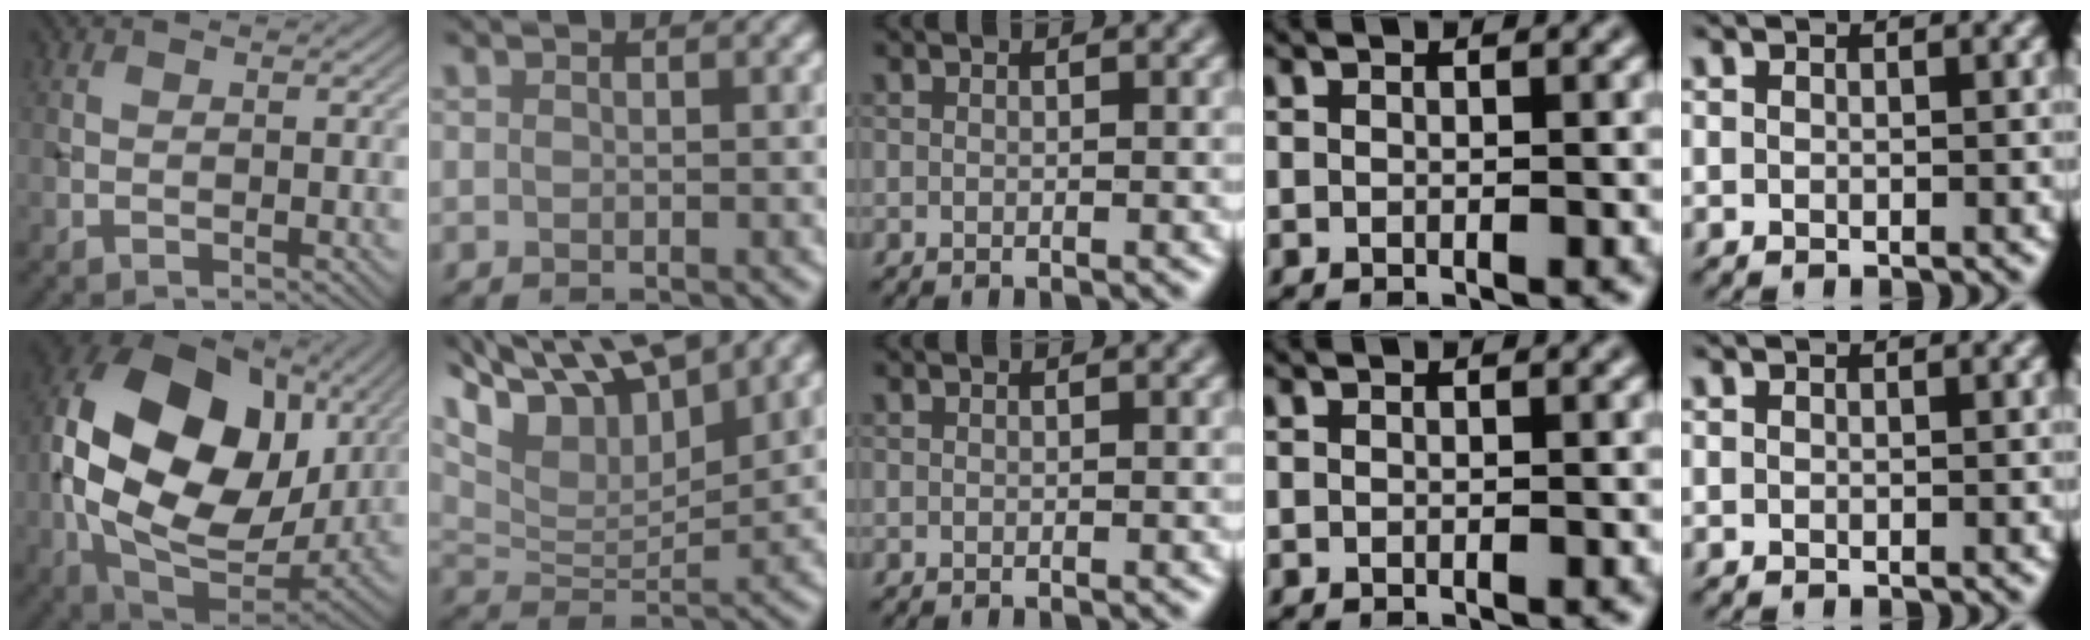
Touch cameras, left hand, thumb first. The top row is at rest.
{"thumb": {"total": 21.7, "force": [3.6, 15.2, 15.1], "torque": [-0.354, -0.005, 0.077]}, "index": {"total": 10.7, "force": [7.8, 3.2, 6.6], "torque": [-0.125, 0.015, 0.136]}}